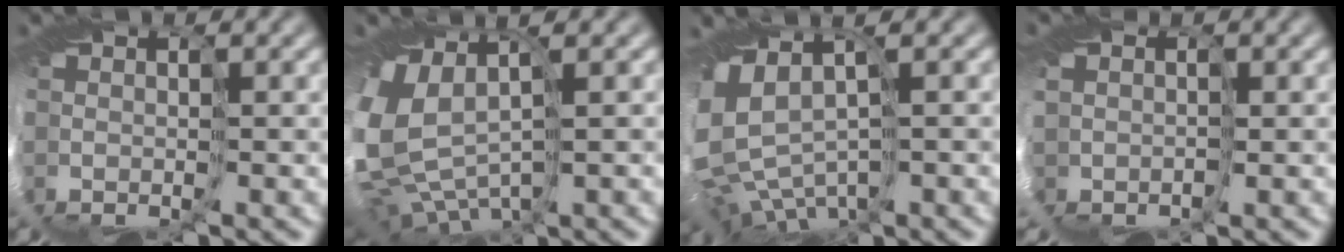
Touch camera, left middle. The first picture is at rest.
{"total": 8.9, "force": [1.2, 5.8, 6.6], "torque": [-0.166, -0.014, 0.063]}
{"total": 6.7, "force": [-0.3, 4.9, 4.5], "torque": [-0.103, -0.004, 0.023]}
{"total": 5.2, "force": [-0.3, 4.9, 1.9], "torque": [-0.058, -0.023, 0.014]}